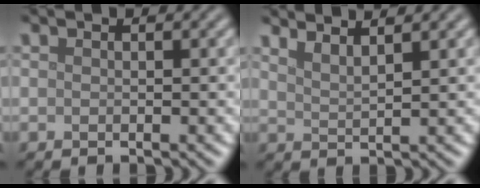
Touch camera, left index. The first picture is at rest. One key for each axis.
{"total": 3.5, "fx": 3.0, "fy": 0.9, "fz": 1.6, "tx": -0.006, "ty": 0.013, "tz": 0.029}